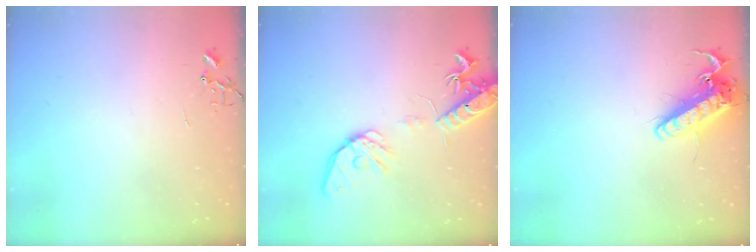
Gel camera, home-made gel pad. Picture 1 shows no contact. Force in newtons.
{"total": 16.5, "press": 16.2, "slide": 2.8}
{"total": 14.6, "press": 14.4, "slide": 2.4}